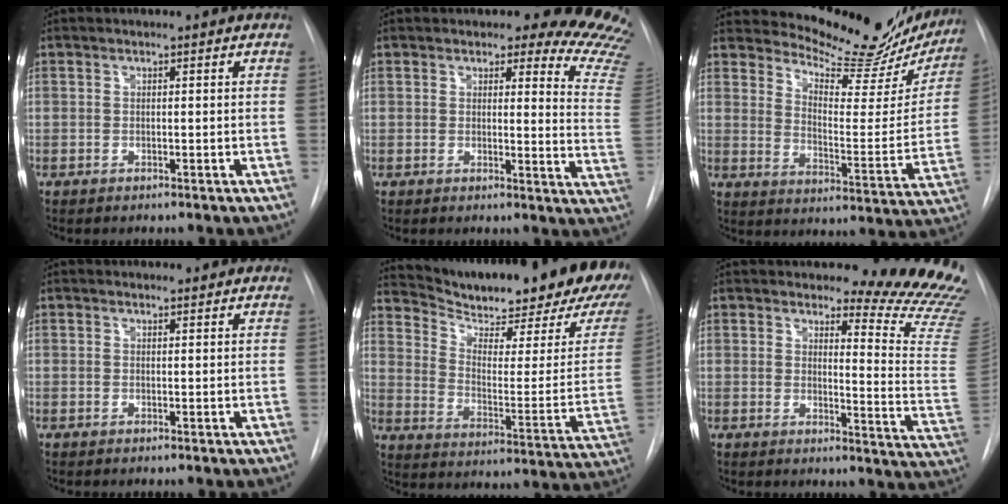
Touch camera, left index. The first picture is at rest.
{"total": 14.5, "force": [13.6, 2.9, 3.9], "torque": [-0.009, -0.129, 0.108]}
{"total": 20.5, "force": [19.1, 4.4, 6.1], "torque": [-0.080, -0.077, 0.238]}
{"total": 1.7, "force": [1.6, 0.5, 0.1], "torque": [-0.009, 0.001, 0.016]}
{"total": 26.2, "force": [21.9, 3.4, 13.9], "torque": [-0.226, -0.072, 0.290]}
{"total": 14.4, "force": [14.0, -0.1, 3.6], "torque": [-0.034, -0.149, 0.141]}